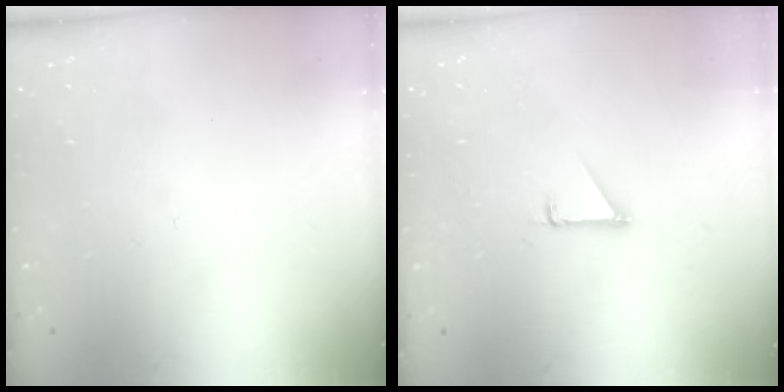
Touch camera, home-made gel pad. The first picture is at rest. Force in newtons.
{"total": 0.9, "press": 0.9, "slide": 0.1}